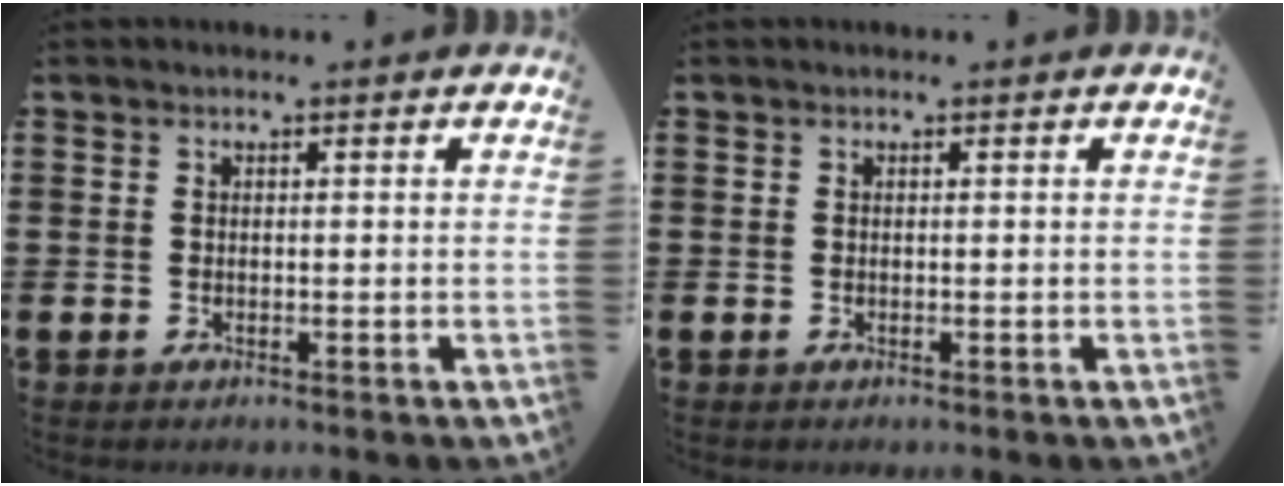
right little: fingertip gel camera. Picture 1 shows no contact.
{"total": 0.0}